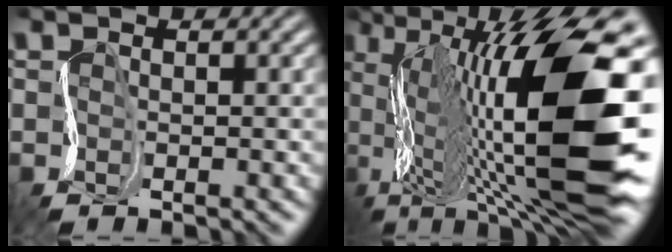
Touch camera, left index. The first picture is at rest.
{"total": 15.7, "force": [1.8, 5.6, 14.6], "torque": [-0.267, 0.032, 0.032]}